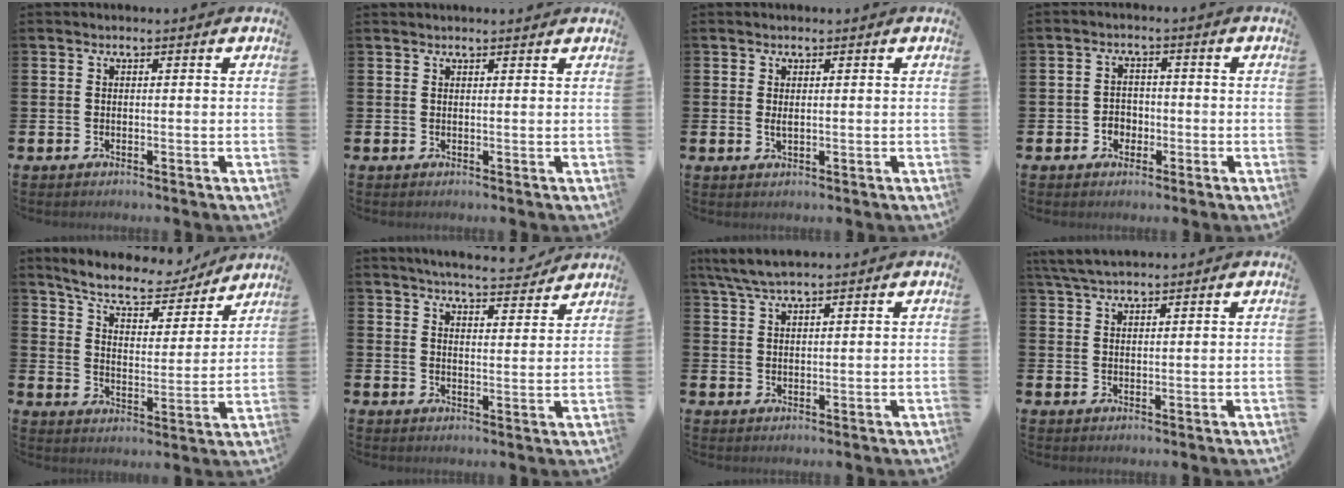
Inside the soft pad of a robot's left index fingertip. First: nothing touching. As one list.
[{"total": 0.9, "force": [0.8, -0.1, 0.1], "torque": [0.007, -0.004, 0.013]}, {"total": 1.0, "force": [0.4, 0.3, 0.9], "torque": [-0.012, 0.000, 0.005]}, {"total": 2.7, "force": [-1.1, 2.3, 0.9], "torque": [-0.009, -0.001, -0.028]}, {"total": 8.1, "force": [7.5, 1.9, 2.3], "torque": [-0.064, -0.056, 0.128]}, {"total": 5.9, "force": [5.8, 0.3, 1.1], "torque": [-0.028, -0.036, 0.102]}, {"total": 4.2, "force": [3.6, 0.5, 2.1], "torque": [-0.051, -0.006, 0.067]}, {"total": 4.0, "force": [3.7, 0.9, 1.5], "torque": [-0.035, -0.009, 0.068]}]